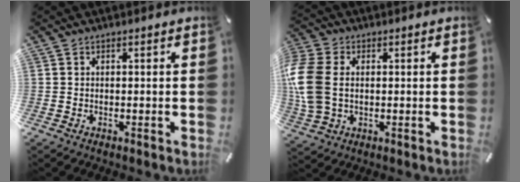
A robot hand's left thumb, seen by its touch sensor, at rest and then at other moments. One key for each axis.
{"total": 11.5, "fx": 0.4, "fy": 8.7, "fz": 7.5, "tx": -0.188, "ty": 0.009, "tz": 0.008}